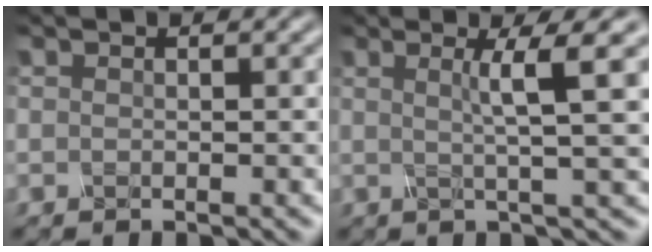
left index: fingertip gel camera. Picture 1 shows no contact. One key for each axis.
{"total": 5.0, "fx": 1.4, "fy": 0.6, "fz": 4.8, "tx": -0.072, "ty": 0.009, "tz": 0.020}